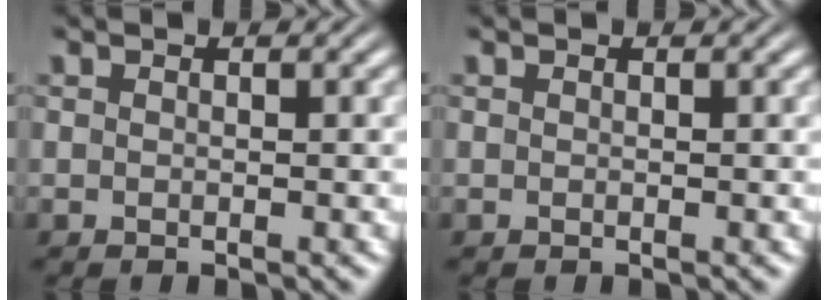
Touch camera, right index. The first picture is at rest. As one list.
[{"total": 0.0}]